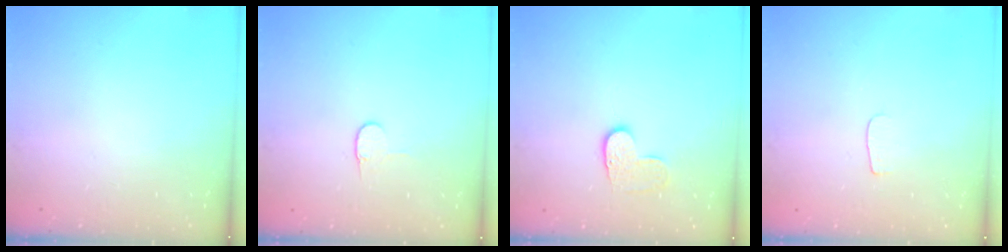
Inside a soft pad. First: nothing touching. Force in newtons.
{"total": 4.9, "press": 4.9, "slide": 0.4}
{"total": 6.4, "press": 6.4, "slide": 0.4}
{"total": 3.6, "press": 3.6, "slide": 0.4}